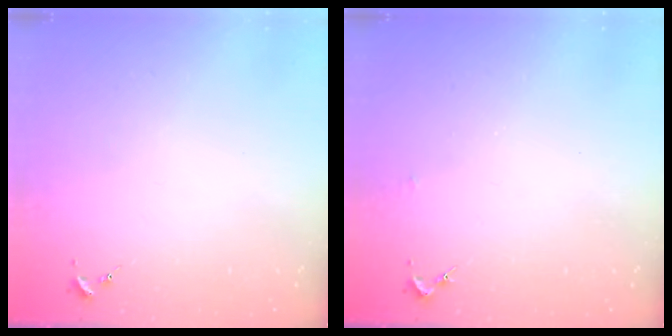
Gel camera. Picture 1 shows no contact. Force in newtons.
{"total": 1.4, "press": 1.4, "slide": 0.1}